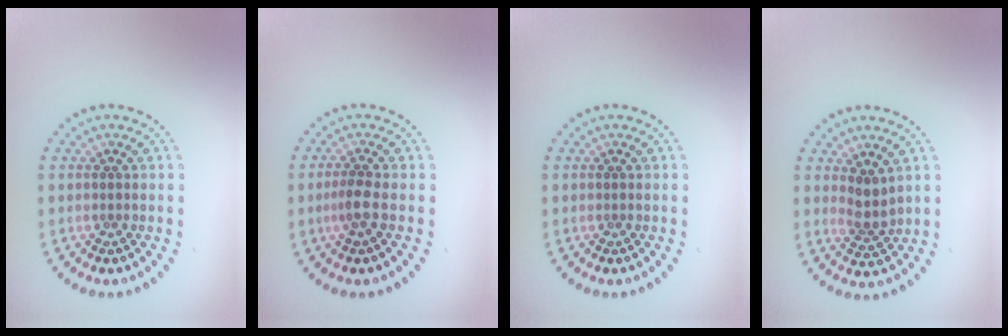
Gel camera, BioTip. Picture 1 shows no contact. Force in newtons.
{"total": 1.6, "press": 1.4, "slide": 0.7}
{"total": 0.0}
{"total": 2.2, "press": 1.7, "slide": 1.3}